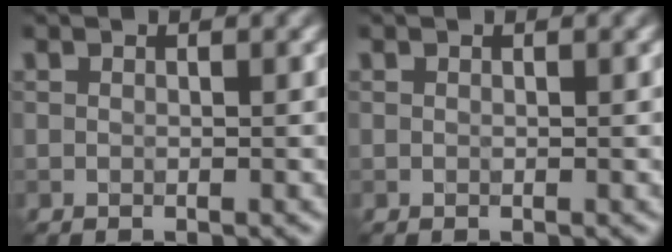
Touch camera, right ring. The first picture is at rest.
{"total": 0.0}